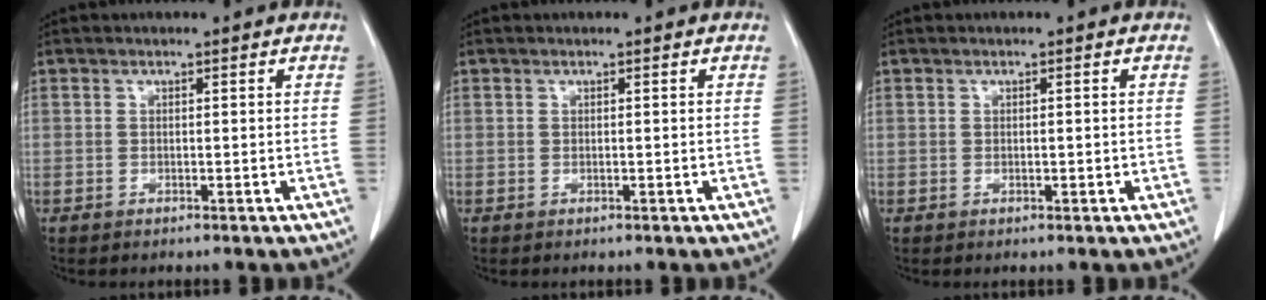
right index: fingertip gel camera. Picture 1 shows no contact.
{"total": 0.0}
{"total": 1.2, "force": [-0.2, 0.6, 1.0], "torque": [-0.021, 0.000, -0.001]}